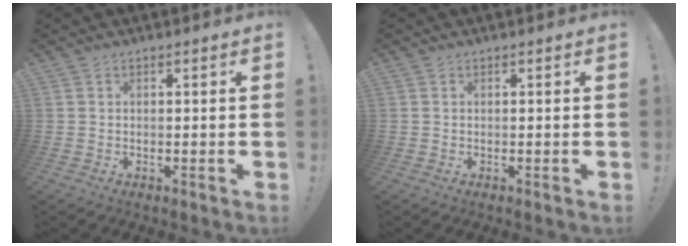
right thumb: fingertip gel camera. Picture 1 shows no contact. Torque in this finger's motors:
{"motor_torque": [-0.24, -0.25, -0.28, 0.02, 0.04]}